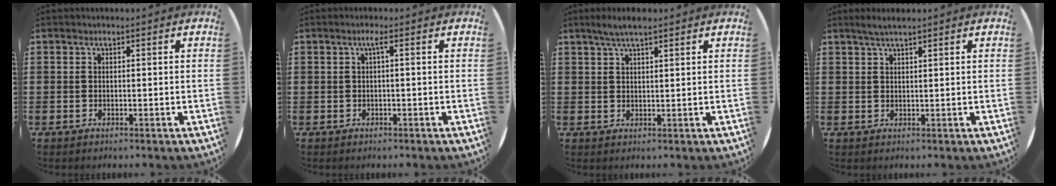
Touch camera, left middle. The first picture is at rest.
{"total": 1.3, "force": [0.1, 0.0, 1.3], "torque": [-0.023, 0.004, -0.002]}
{"total": 3.5, "force": [2.7, 0.6, 2.1], "torque": [-0.038, 0.001, 0.047]}
{"total": 1.8, "force": [1.4, 0.0, 1.1], "torque": [-0.022, 0.003, 0.026]}